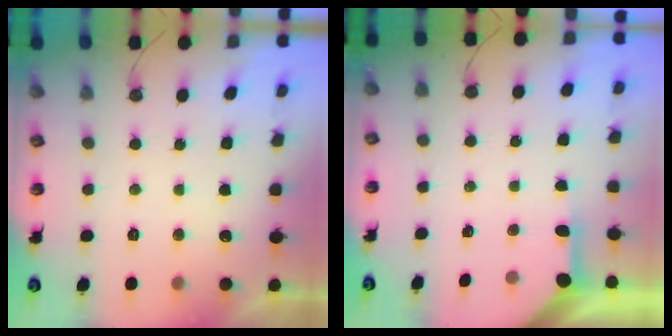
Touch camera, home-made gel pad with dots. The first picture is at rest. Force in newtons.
{"total": 3.7, "press": 3.7, "slide": 0.2}